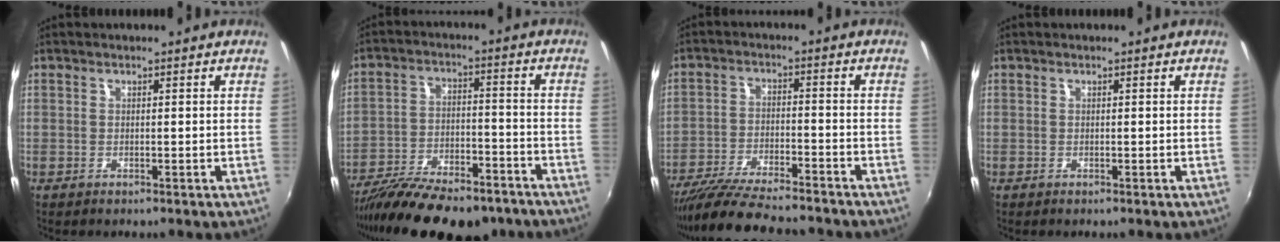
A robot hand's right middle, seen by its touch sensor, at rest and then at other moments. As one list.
[{"total": 21.8, "force": [-17.5, 7.1, 11.1], "torque": [-0.212, -0.034, -0.263]}, {"total": 15.6, "force": [-13.7, 2.5, 7.1], "torque": [-0.148, -0.031, -0.225]}, {"total": 0.0}]